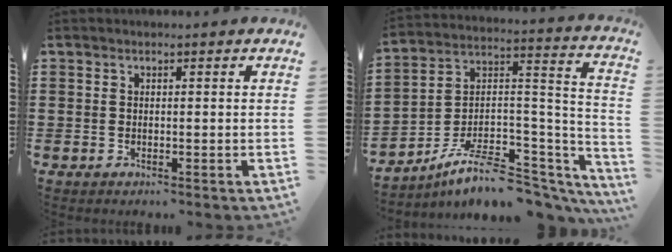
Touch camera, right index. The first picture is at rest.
{"total": 9.3, "force": [-6.6, 3.8, 5.4], "torque": [-0.106, 0.015, -0.127]}